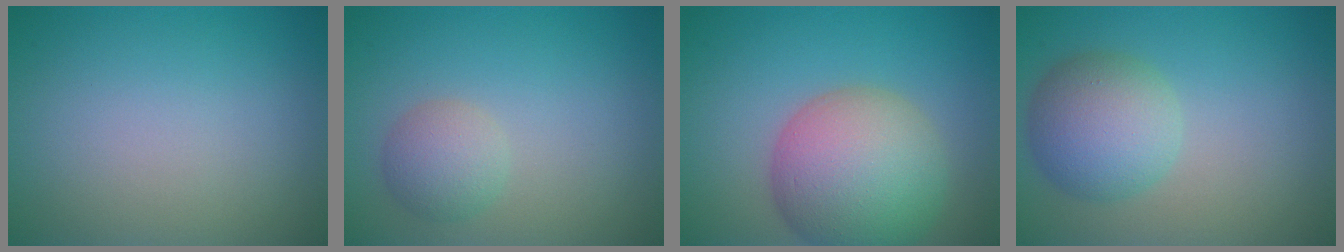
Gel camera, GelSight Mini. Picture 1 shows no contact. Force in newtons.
{"total": 1.9, "press": 1.9, "slide": 0.1}
{"total": 9.4, "press": 9.4, "slide": 0.7}
{"total": 5.2, "press": 5.2, "slide": 0.4}